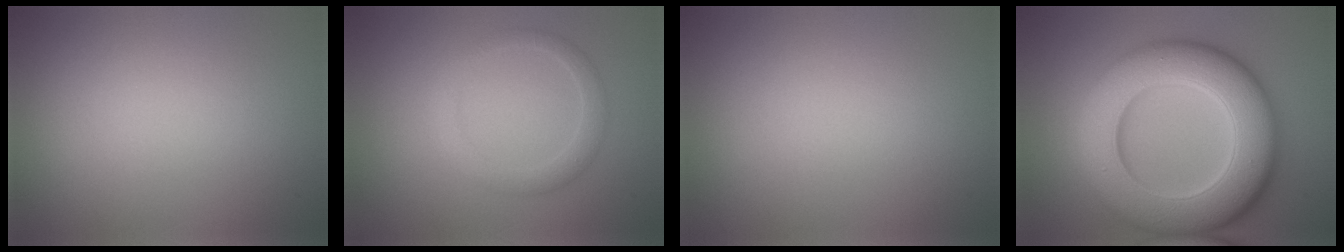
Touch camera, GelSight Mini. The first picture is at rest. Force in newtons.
{"total": 2.0, "press": 2.0, "slide": 0.3}
{"total": 0.0}
{"total": 12.8, "press": 12.8, "slide": 0.3}